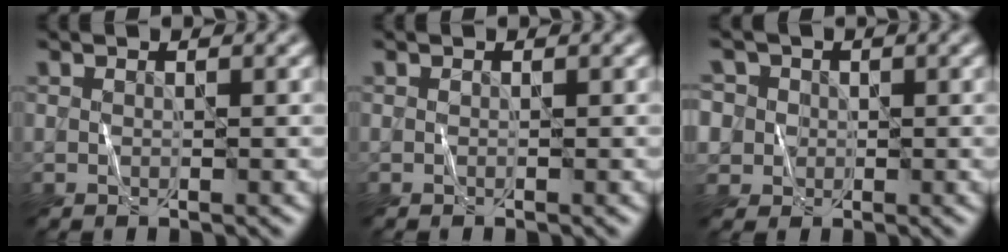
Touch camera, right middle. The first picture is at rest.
{"total": 0.0}
{"total": 6.4, "force": [1.9, 5.7, 2.2], "torque": [-0.057, 0.035, 0.004]}